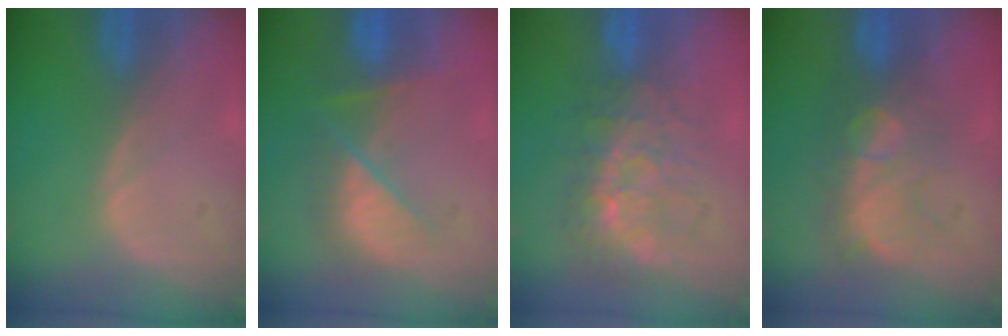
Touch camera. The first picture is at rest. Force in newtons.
{"total": 7.4, "press": 7.2, "slide": 1.9}
{"total": 9.0, "press": 7.6, "slide": 4.7}
{"total": 7.7, "press": 7.4, "slide": 2.1}